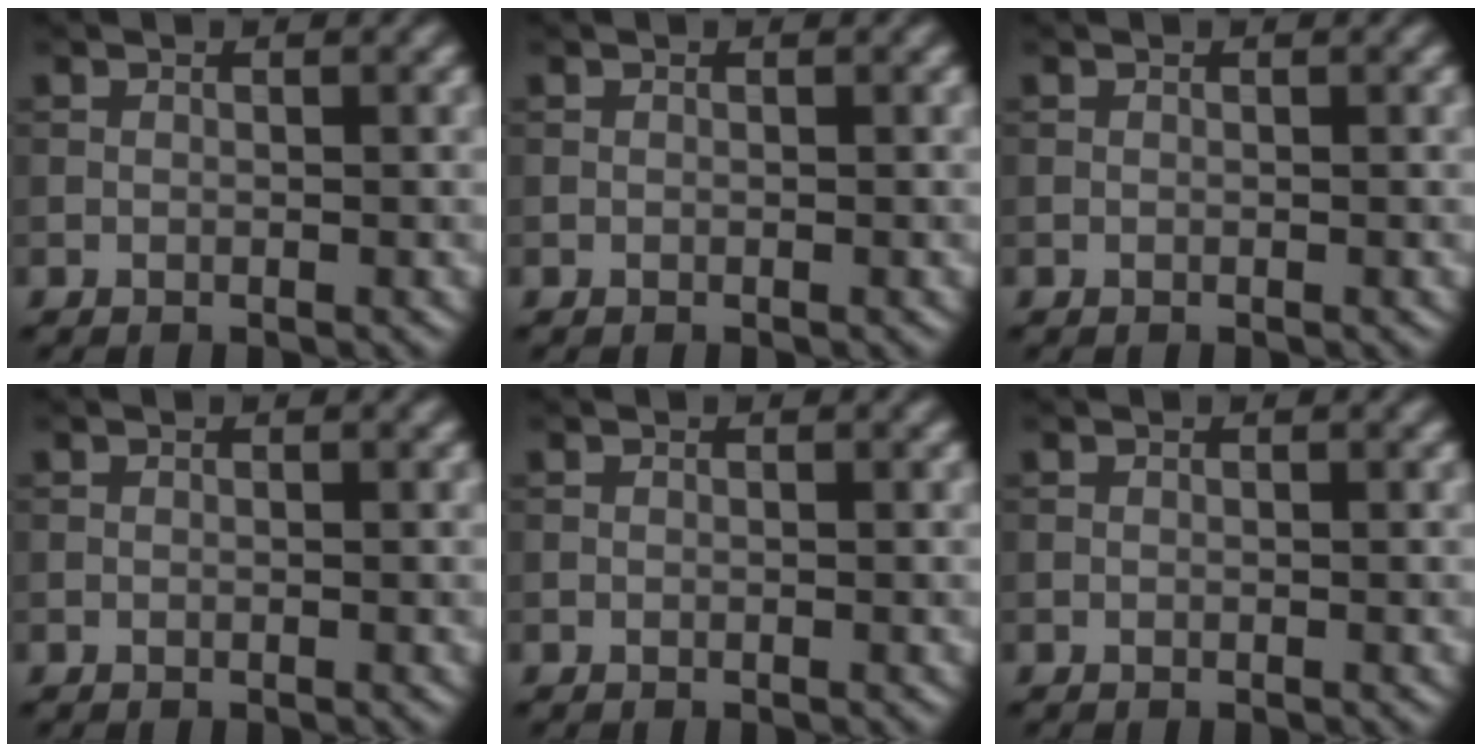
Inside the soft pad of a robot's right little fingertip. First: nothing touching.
{"total": 0.0}
{"total": 0.0}
{"total": 0.0}
{"total": 0.0}
{"total": 0.0}